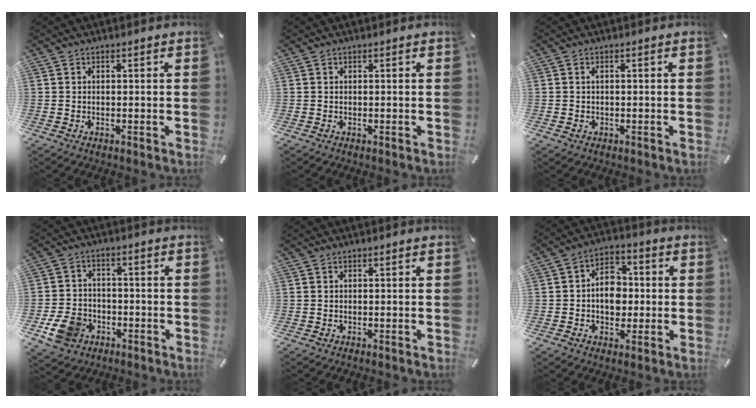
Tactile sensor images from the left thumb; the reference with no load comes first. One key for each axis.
{"total": 0.0}
{"total": 1.1, "fx": -0.1, "fy": 0.7, "fz": 0.8, "tx": -0.017, "ty": 0.004, "tz": -0.005}
{"total": 9.0, "fx": -3.7, "fy": 7.2, "fz": 4.0, "tx": -0.085, "ty": 0.023, "tz": -0.066}
{"total": 0.0}
{"total": 8.7, "fx": -0.7, "fy": 7.0, "fz": 5.1, "tx": -0.083, "ty": 0.014, "tz": -0.013}